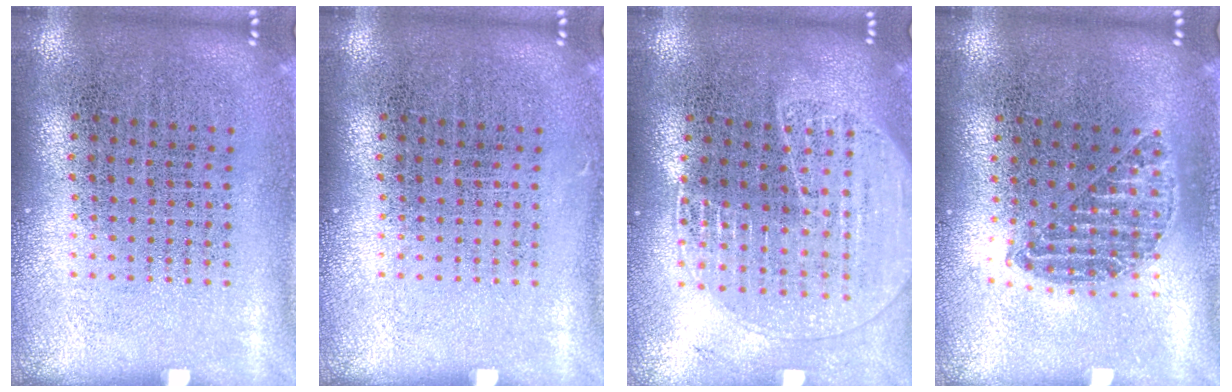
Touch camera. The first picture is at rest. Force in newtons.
{"total": 0.0}
{"total": 1.7, "press": 1.5, "slide": 0.6}
{"total": 1.1, "press": 1.0, "slide": 0.5}